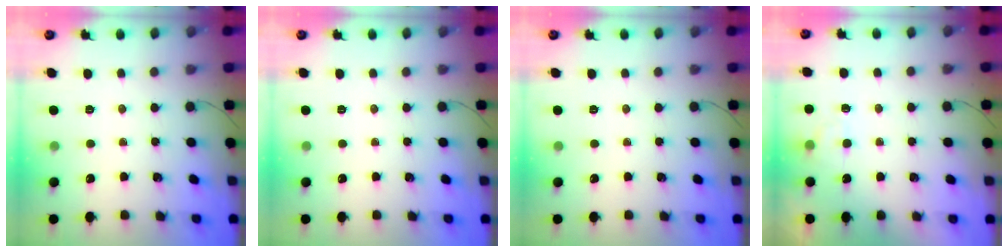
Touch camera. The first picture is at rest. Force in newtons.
{"total": 0.0}
{"total": 0.0}
{"total": 2.7, "press": 2.3, "slide": 1.4}